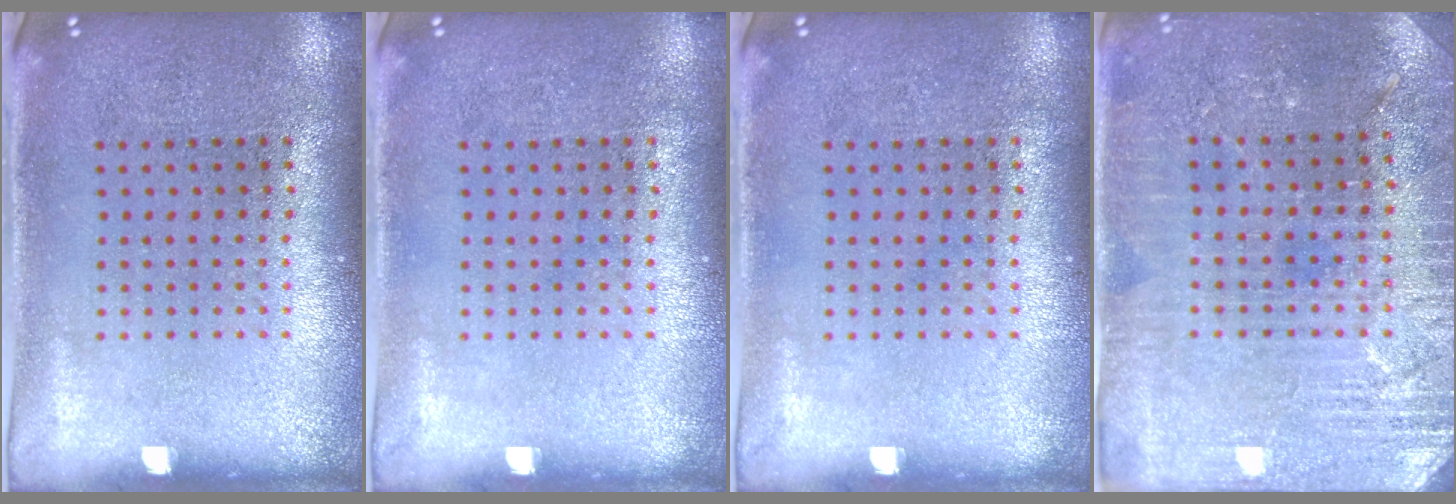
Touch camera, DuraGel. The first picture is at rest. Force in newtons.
{"total": 0.0}
{"total": 0.0}
{"total": 3.3, "press": 3.2, "slide": 0.6}